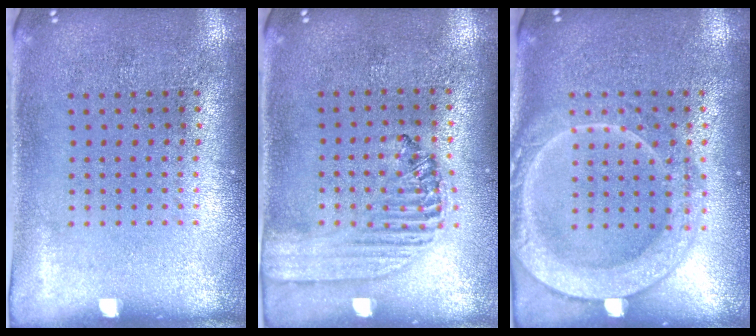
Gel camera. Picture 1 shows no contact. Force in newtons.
{"total": 1.4, "press": 1.3, "slide": 0.5}
{"total": 2.0, "press": 2.0, "slide": 0.3}